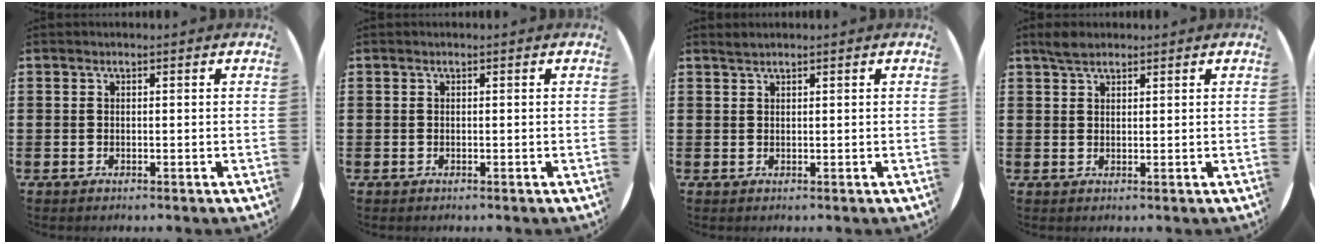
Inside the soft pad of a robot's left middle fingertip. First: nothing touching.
{"total": 0.0}
{"total": 0.8, "force": [0.8, -0.1, 0.0], "torque": [-0.001, -0.001, 0.016]}
{"total": 2.3, "force": [2.0, 0.8, 0.9], "torque": [-0.013, 0.002, 0.036]}